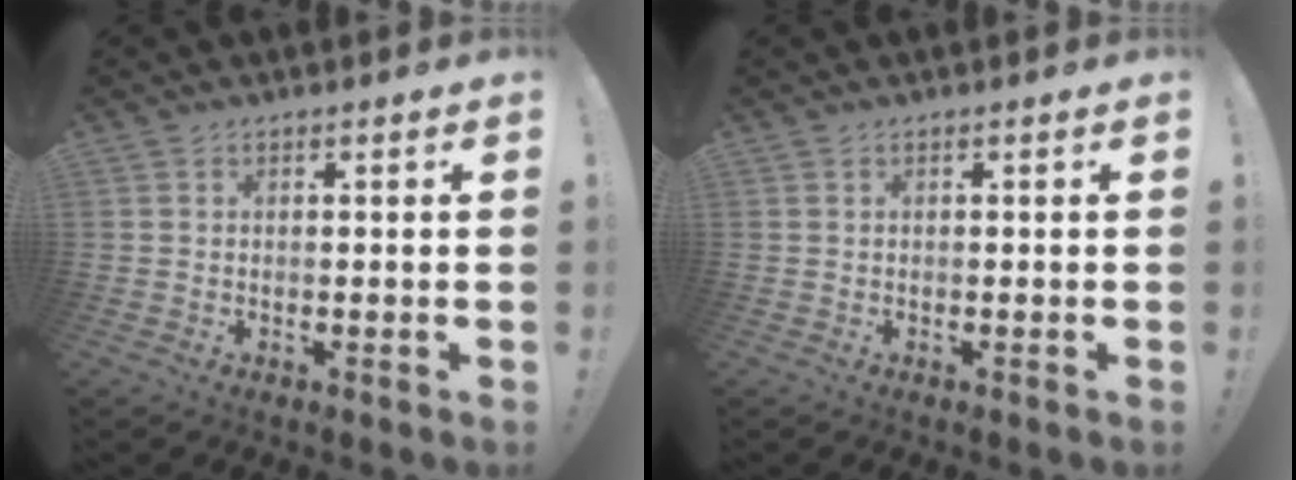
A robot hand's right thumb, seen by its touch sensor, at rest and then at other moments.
{"total": 0.0}